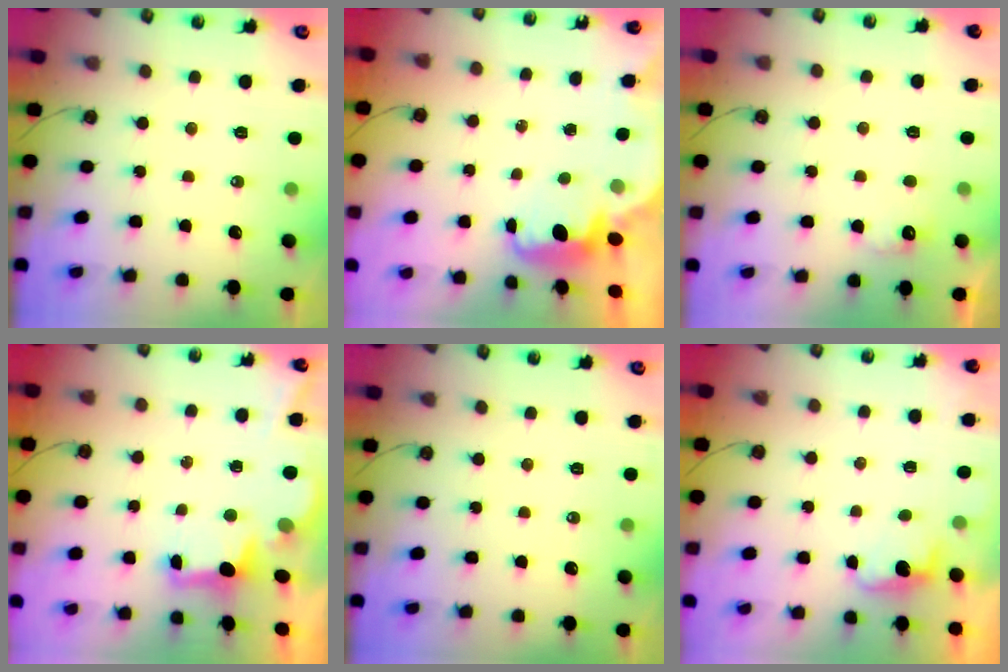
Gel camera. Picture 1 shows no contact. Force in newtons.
{"total": 2.5, "press": 2.4, "slide": 0.6}
{"total": 4.8, "press": 4.7, "slide": 1.2}
{"total": 2.6, "press": 2.5, "slide": 0.7}
{"total": 0.0}
{"total": 1.2, "press": 1.0, "slide": 0.8}